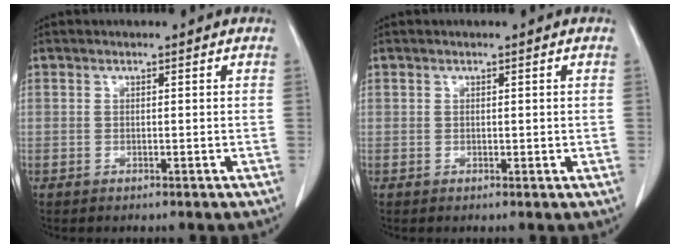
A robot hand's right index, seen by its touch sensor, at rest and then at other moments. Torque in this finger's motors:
{"motor_torque": [0.12, 0.02, -0.02, -0.01]}